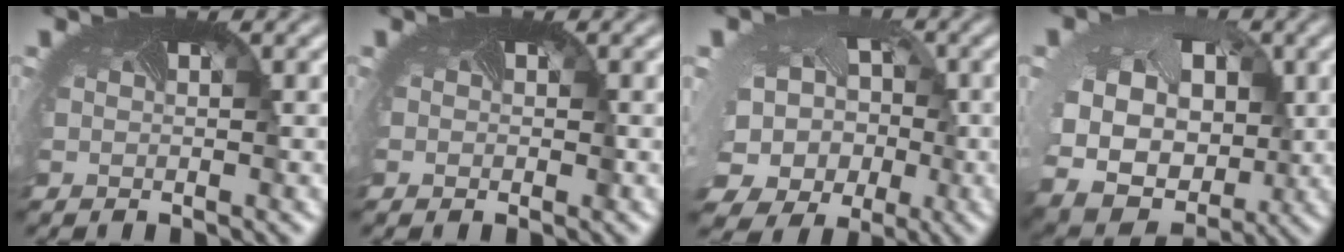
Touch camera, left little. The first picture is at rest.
{"total": 0.0}
{"total": 12.3, "force": [-3.9, 10.3, 5.5], "torque": [-0.137, -0.058, -0.045]}
{"total": 11.9, "force": [0.5, 9.6, 7.0], "torque": [-0.148, -0.033, 0.020]}